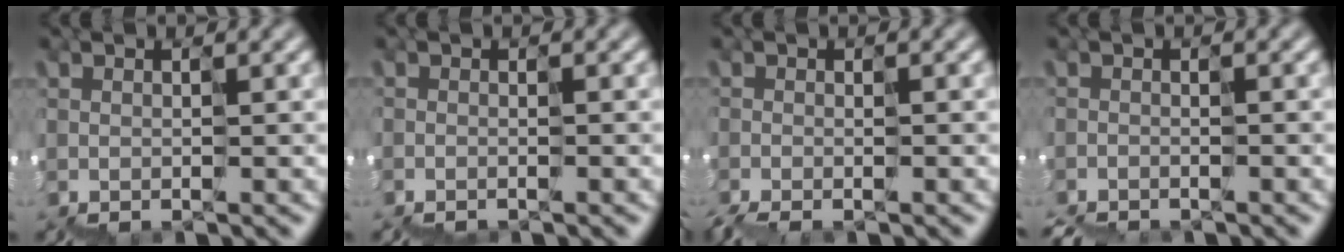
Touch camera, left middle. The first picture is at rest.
{"total": 1.0, "force": [-0.8, -0.1, -0.5], "torque": [0.012, -0.009, -0.010]}
{"total": 1.6, "force": [-1.5, 0.2, 0.5], "torque": [-0.011, -0.015, -0.021]}
{"total": 2.8, "force": [-2.8, 0.3, 0.3], "torque": [-0.008, -0.011, -0.027]}